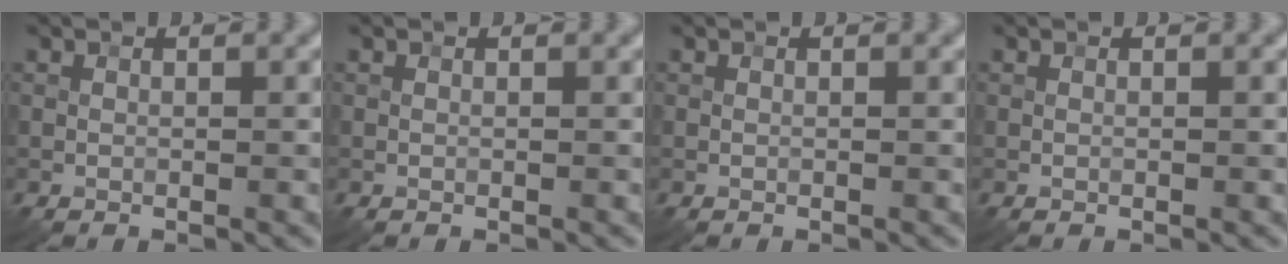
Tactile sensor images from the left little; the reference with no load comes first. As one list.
[{"total": 0.0}, {"total": 0.0}, {"total": 0.0}]